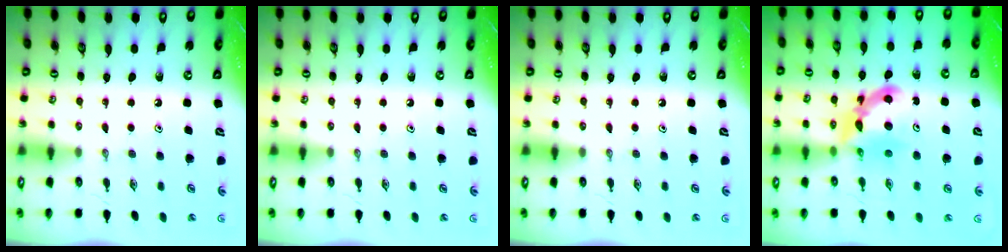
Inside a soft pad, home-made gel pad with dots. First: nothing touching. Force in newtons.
{"total": 0.0}
{"total": 0.0}
{"total": 8.2, "press": 8.2, "slide": 0.7}